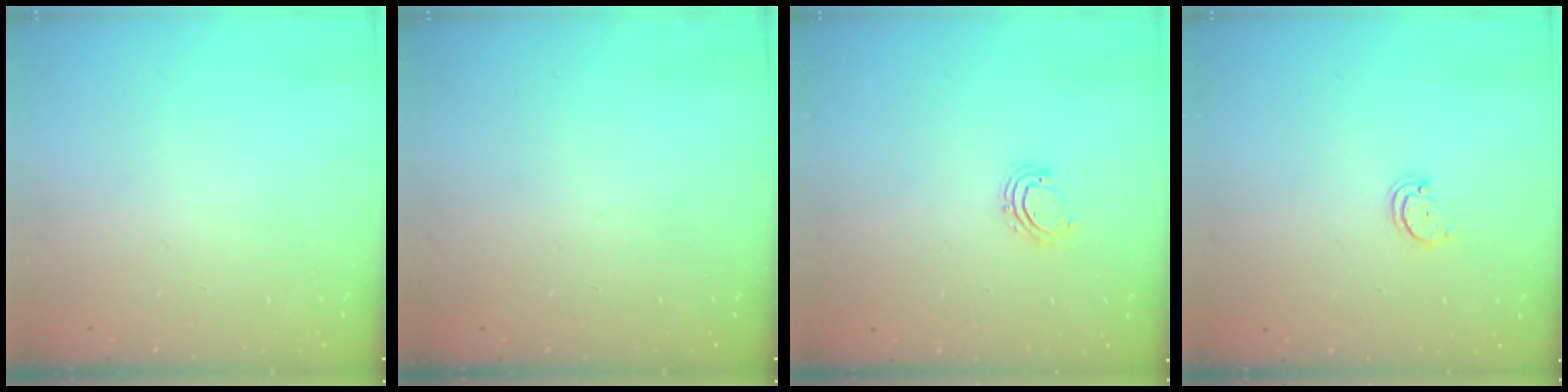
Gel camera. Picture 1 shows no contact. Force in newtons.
{"total": 0.0}
{"total": 3.9, "press": 3.9, "slide": 0.2}
{"total": 2.1, "press": 2.1, "slide": 0.2}